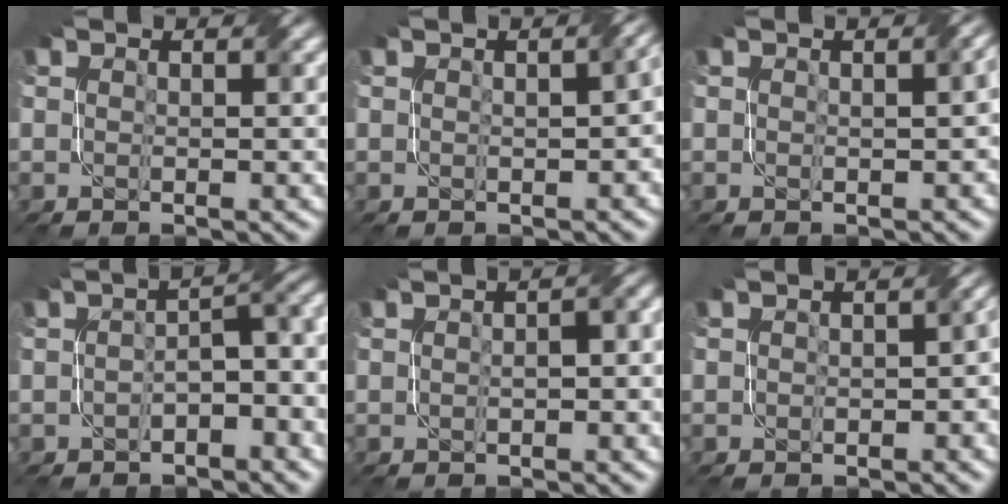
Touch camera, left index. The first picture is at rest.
{"total": 3.0, "force": [0.1, 1.4, 2.6], "torque": [-0.024, 0.004, 0.011]}
{"total": 1.5, "force": [0.1, 0.4, 1.4], "torque": [-0.018, 0.006, 0.005]}
{"total": 4.8, "force": [-1.6, 2.1, 4.0], "torque": [-0.050, 0.011, -0.029]}
{"total": 3.9, "force": [0.3, 1.7, 3.4], "torque": [-0.041, 0.013, -0.002]}
{"total": 3.3, "force": [-0.4, 2.1, 2.5], "torque": [-0.012, -0.003, 0.000]}